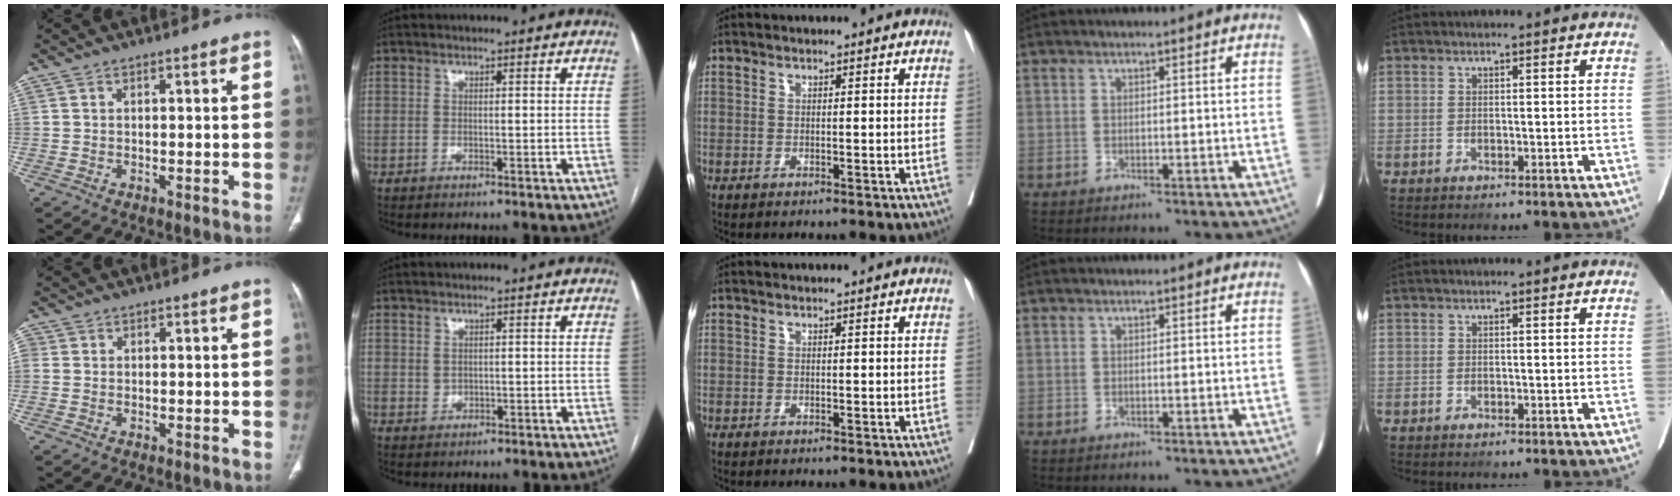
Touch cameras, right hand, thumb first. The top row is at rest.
{"thumb": {"total": 1.3, "force": [0.1, 1.2, 0.4], "torque": [0.002, 0.003, 0.001]}, "index": {"total": 1.1, "force": [0.4, 1.0, 0.4], "torque": [-0.005, -0.002, 0.010]}}